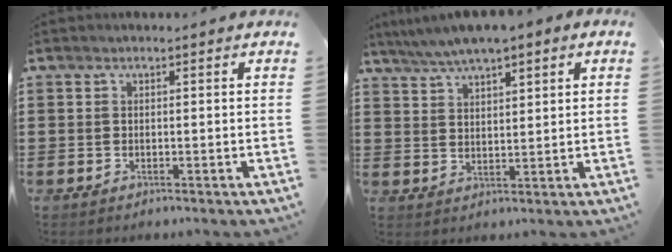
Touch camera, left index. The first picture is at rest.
{"total": 3.7, "force": [3.2, 0.6, 1.9], "torque": [-0.045, -0.005, 0.055]}